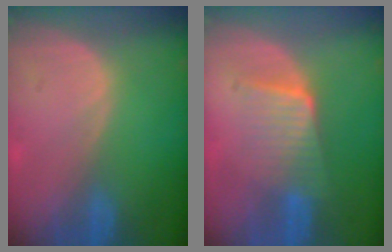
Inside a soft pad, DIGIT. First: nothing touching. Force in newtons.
{"total": 6.6, "press": 5.8, "slide": 3.1}